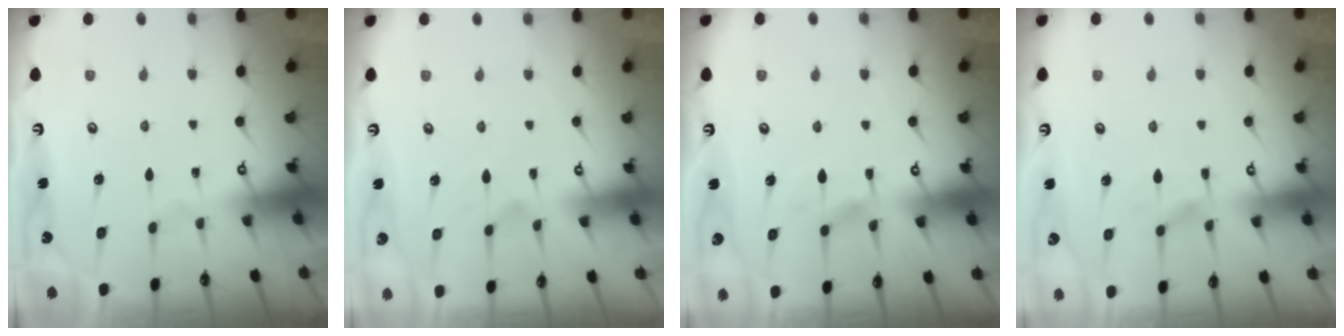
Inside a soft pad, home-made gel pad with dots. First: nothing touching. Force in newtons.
{"total": 2.4, "press": 2.2, "slide": 1.1}
{"total": 5.7, "press": 5.7, "slide": 0.5}
{"total": 1.2, "press": 0.0, "slide": 1.2}